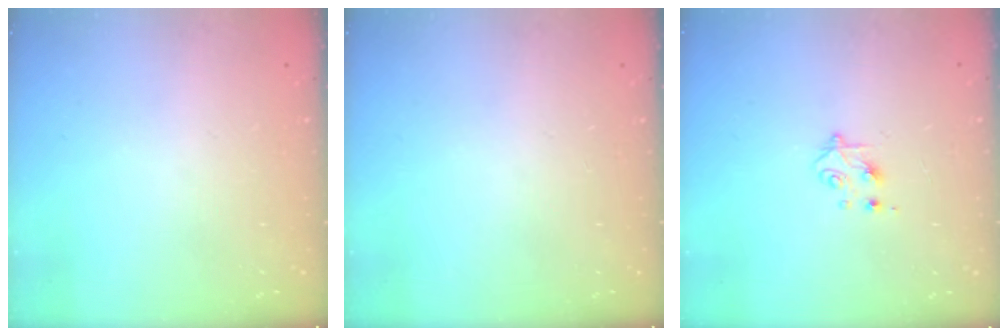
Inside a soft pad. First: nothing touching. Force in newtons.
{"total": 0.0}
{"total": 4.9, "press": 4.8, "slide": 0.7}